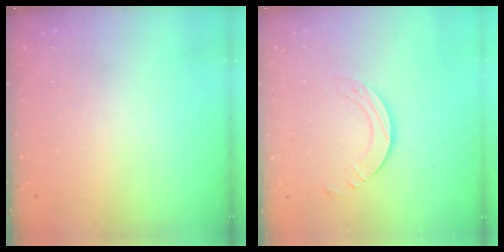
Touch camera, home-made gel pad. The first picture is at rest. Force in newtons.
{"total": 4.3, "press": 4.3, "slide": 0.1}